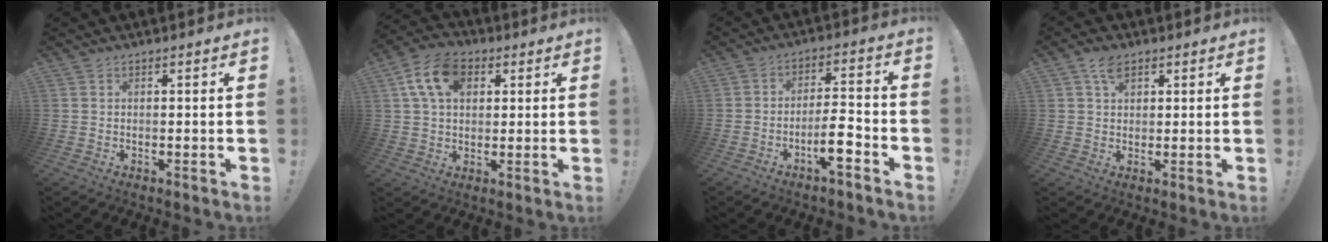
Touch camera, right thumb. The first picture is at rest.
{"total": 12.3, "force": [4.5, 8.3, 7.8], "torque": [-0.142, 0.004, 0.088]}
{"total": 8.7, "force": [-4.4, 2.3, 7.2], "torque": [-0.115, 0.021, -0.075]}
{"total": 5.4, "force": [2.5, 3.5, 3.3], "torque": [-0.064, 0.004, 0.048]}